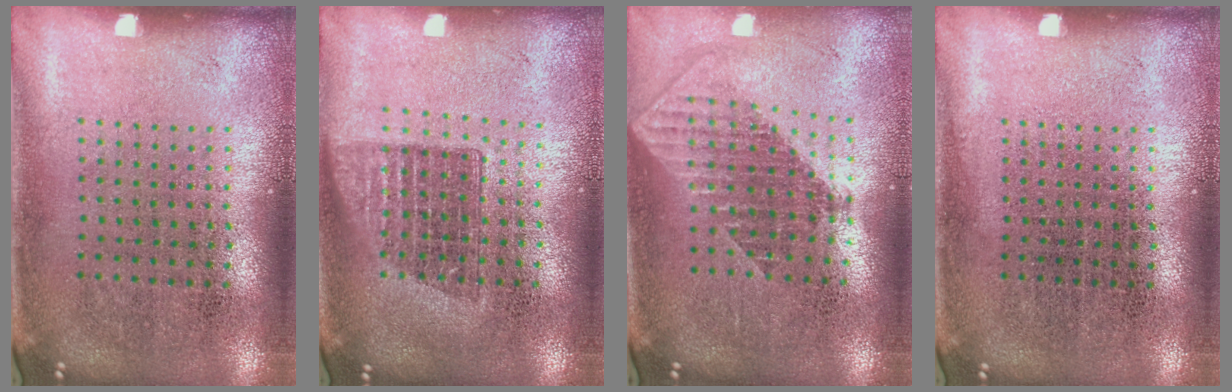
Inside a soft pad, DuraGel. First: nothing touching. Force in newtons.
{"total": 1.4, "press": 1.1, "slide": 0.8}
{"total": 1.9, "press": 1.5, "slide": 1.1}
{"total": 0.0}